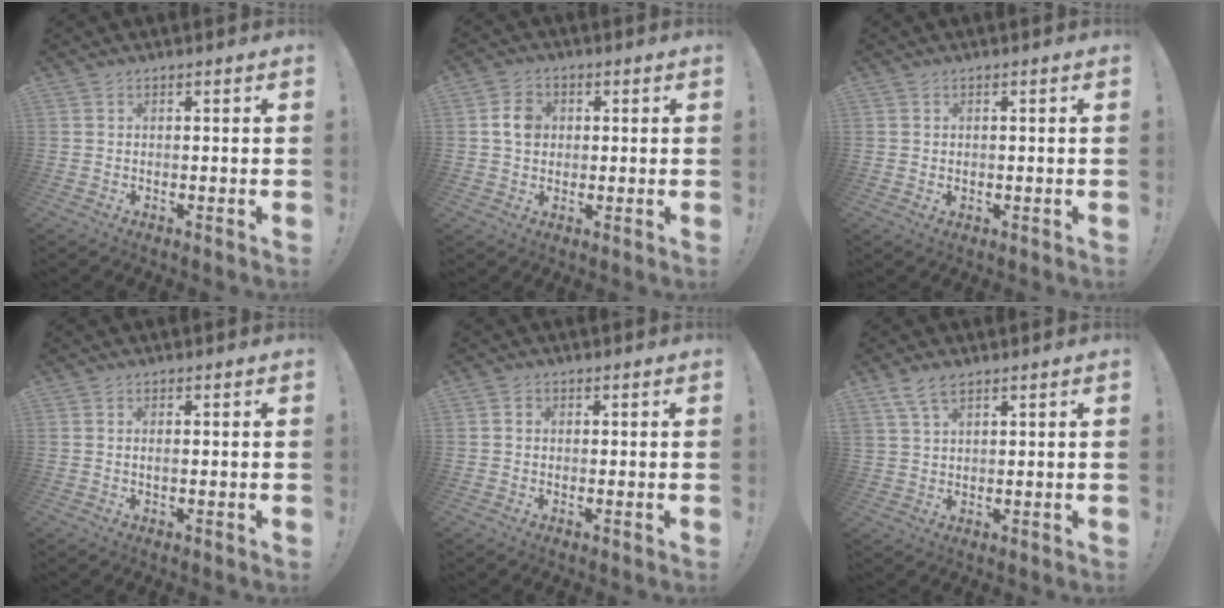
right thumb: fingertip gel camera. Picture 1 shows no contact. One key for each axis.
{"total": 7.2, "fx": 1.1, "fy": 6.0, "fz": 3.9, "tx": -0.048, "ty": 0.008, "tz": 0.022}
{"total": 0.6, "fx": 0.2, "fy": 0.6, "fz": 0.0, "tx": 0.000, "ty": 0.002, "tz": 0.005}
{"total": 0.9, "fx": -0.1, "fy": 0.1, "fz": 0.9, "tx": -0.013, "ty": -0.001, "tz": -0.004}
{"total": 1.4, "fx": -0.1, "fy": 1.2, "fz": 0.6, "tx": -0.002, "ty": 0.002, "tz": -0.003}
{"total": 5.9, "fx": 3.9, "fy": 2.5, "fz": 3.6, "tx": -0.067, "ty": -0.010, "tz": 0.075}